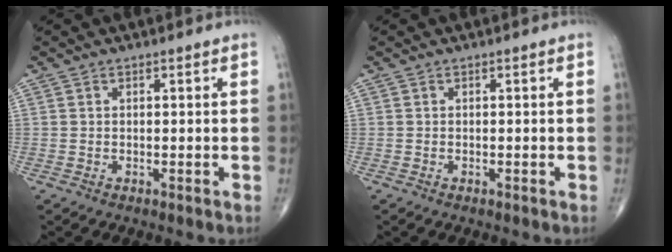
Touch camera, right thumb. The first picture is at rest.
{"total": 0.0}